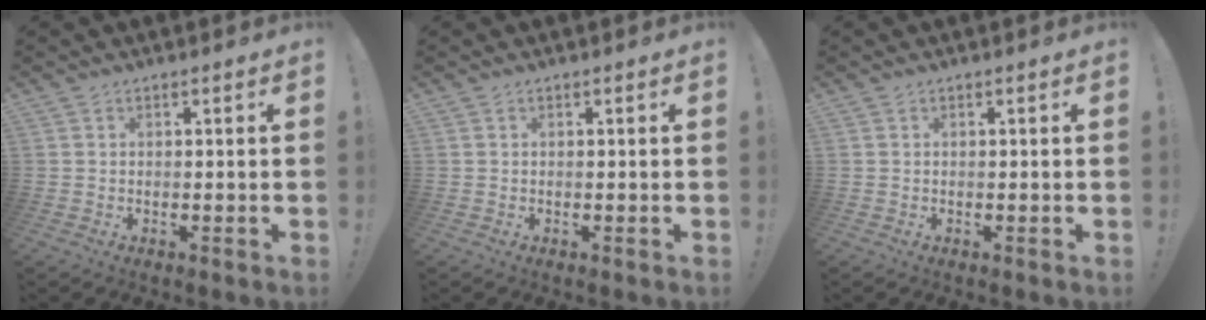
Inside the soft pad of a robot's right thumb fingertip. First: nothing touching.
{"total": 0.0}
{"total": 0.0}